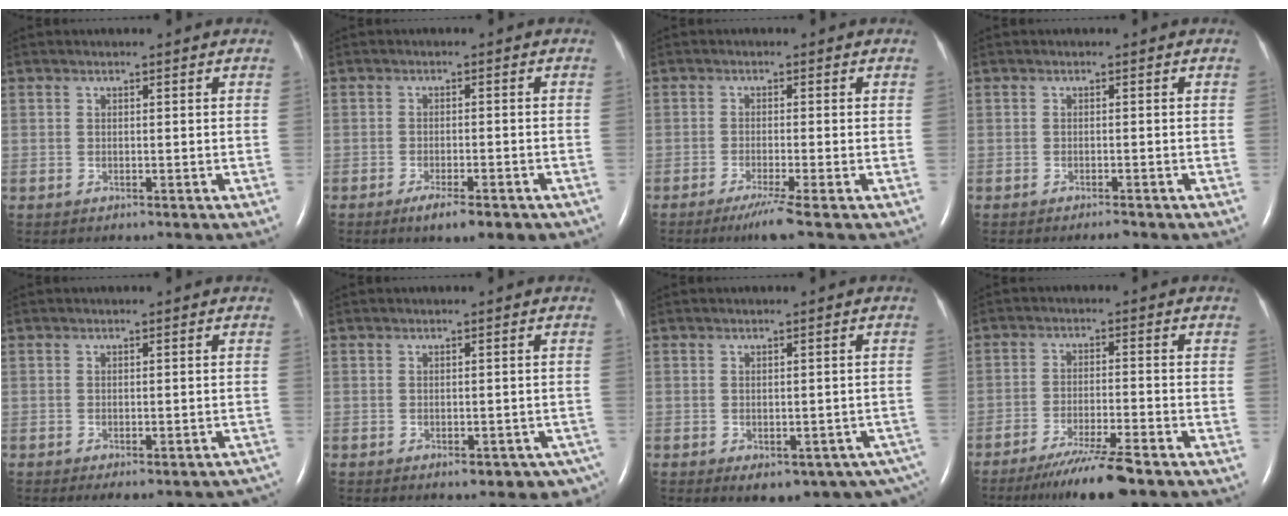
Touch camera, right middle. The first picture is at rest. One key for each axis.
{"total": 5.9, "fx": -4.0, "fy": 1.4, "fz": 4.2, "tx": -0.057, "ty": -0.009, "tz": -0.050}
{"total": 3.9, "fx": -2.6, "fy": -1.1, "fz": 2.7, "tx": -0.056, "ty": -0.014, "tz": -0.050}
{"total": 1.4, "fx": -1.2, "fy": 0.1, "fz": 0.7, "tx": -0.017, "ty": -0.003, "tz": -0.015}
{"total": 8.8, "fx": -7.5, "fy": 2.9, "fz": 3.6, "tx": -0.031, "ty": 0.006, "tz": -0.081}
{"total": 7.0, "fx": -4.9, "fy": 3.5, "fz": 3.7, "tx": -0.017, "ty": 0.004, "tz": -0.059}
{"total": 11.4, "fx": -7.4, "fy": 5.5, "fz": 6.7, "tx": -0.063, "ty": -0.002, "tz": -0.079}
{"total": 9.3, "fx": -7.1, "fy": 0.0, "fz": 6.0, "tx": -0.100, "ty": -0.026, "tz": -0.121}